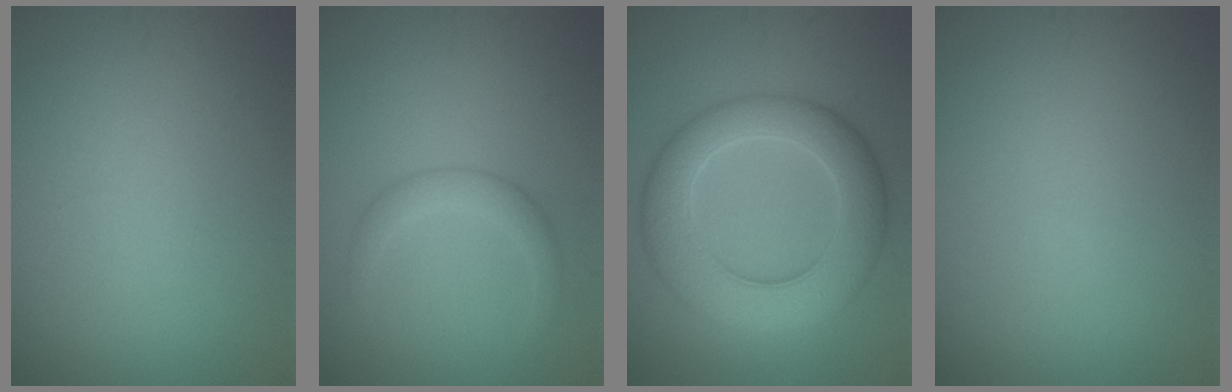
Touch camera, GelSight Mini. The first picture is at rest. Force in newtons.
{"total": 1.5, "press": 1.5, "slide": 0.1}
{"total": 8.5, "press": 8.5, "slide": 0.1}
{"total": 0.0}